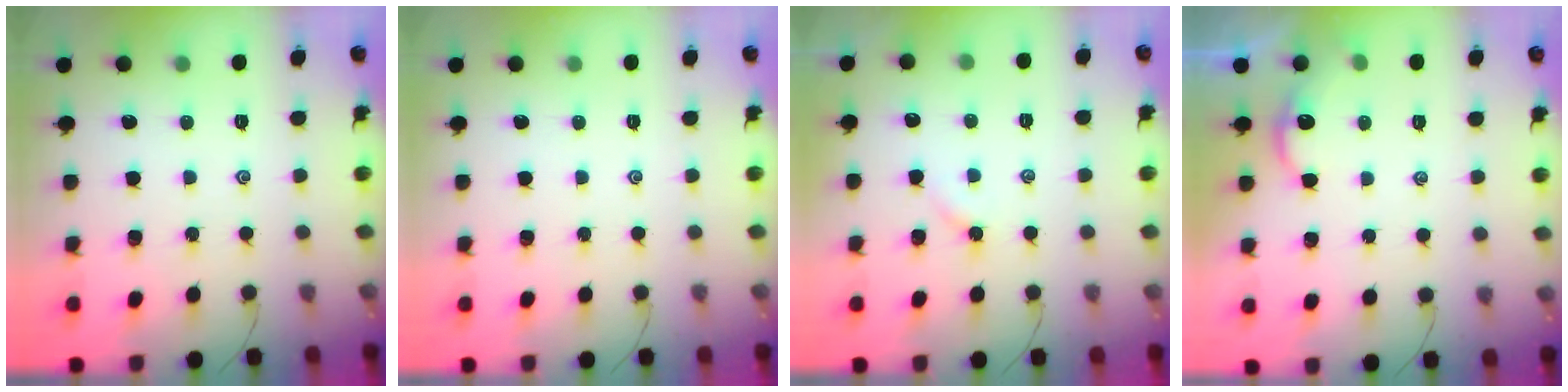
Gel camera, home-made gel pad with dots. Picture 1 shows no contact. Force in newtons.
{"total": 0.0}
{"total": 3.0, "press": 3.0, "slide": 0.4}
{"total": 2.2, "press": 2.2, "slide": 0.2}